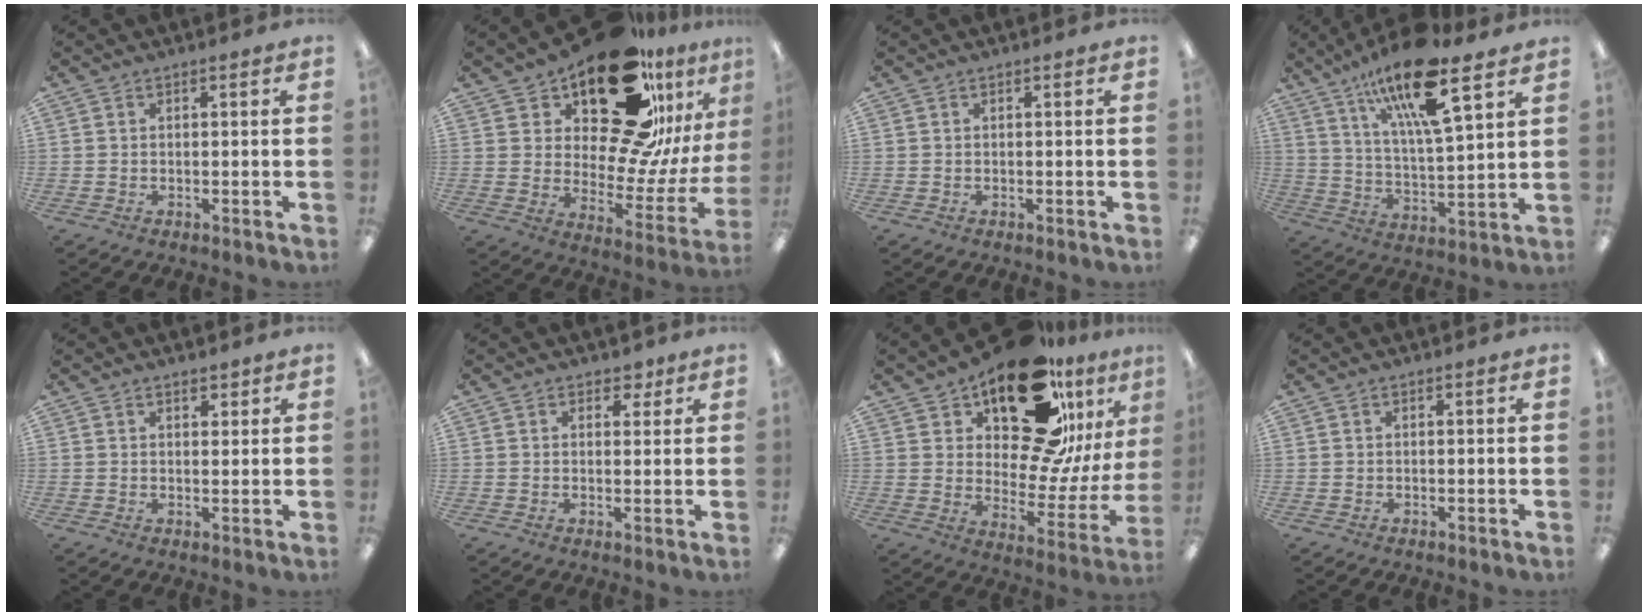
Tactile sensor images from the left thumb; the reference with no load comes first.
{"total": 26.9, "force": [18.5, 11.2, 16.0], "torque": [-0.222, -0.131, 0.314]}
{"total": 0.0}
{"total": 18.2, "force": [11.9, 4.7, 12.9], "torque": [-0.222, -0.059, 0.194]}
{"total": 2.2, "force": [1.7, 1.1, 0.9], "torque": [-0.003, -0.006, 0.028]}
{"total": 3.3, "force": [2.1, 2.2, 1.4], "torque": [0.003, -0.008, 0.033]}
{"total": 24.0, "force": [16.9, 9.6, 14.1], "torque": [-0.206, -0.118, 0.288]}
{"total": 0.0}